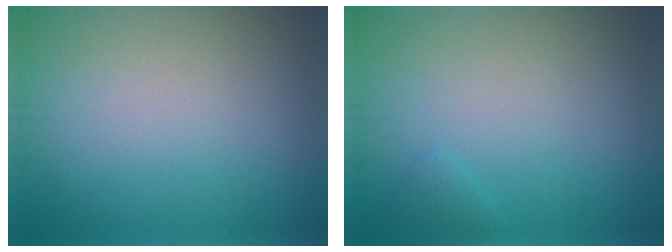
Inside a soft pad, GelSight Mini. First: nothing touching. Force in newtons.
{"total": 0.7, "press": 0.7, "slide": 0.1}